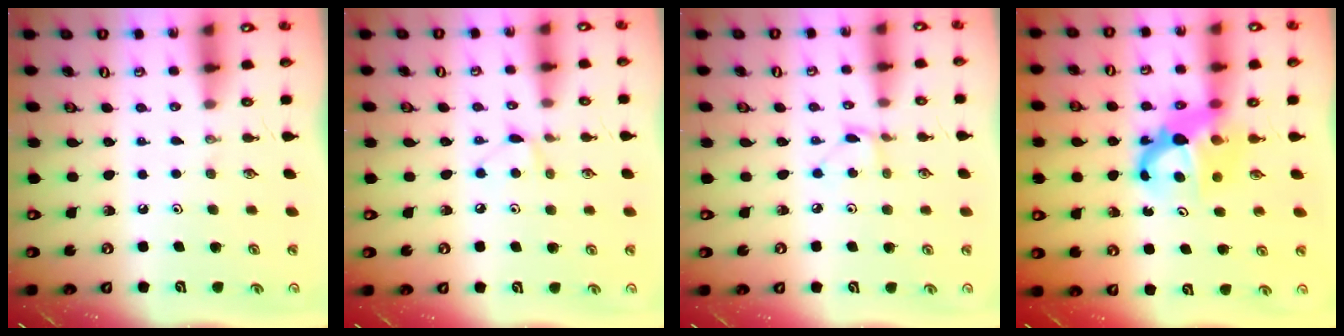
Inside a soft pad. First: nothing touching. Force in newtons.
{"total": 6.4, "press": 6.3, "slide": 0.7}
{"total": 2.5, "press": 2.5, "slide": 0.3}
{"total": 6.9, "press": 6.9, "slide": 0.5}